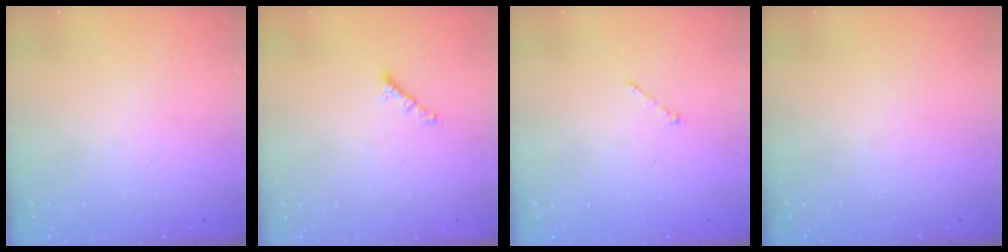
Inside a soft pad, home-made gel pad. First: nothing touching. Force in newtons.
{"total": 1.8, "press": 1.8, "slide": 0.2}
{"total": 0.7, "press": 0.7, "slide": 0.2}
{"total": 0.0}